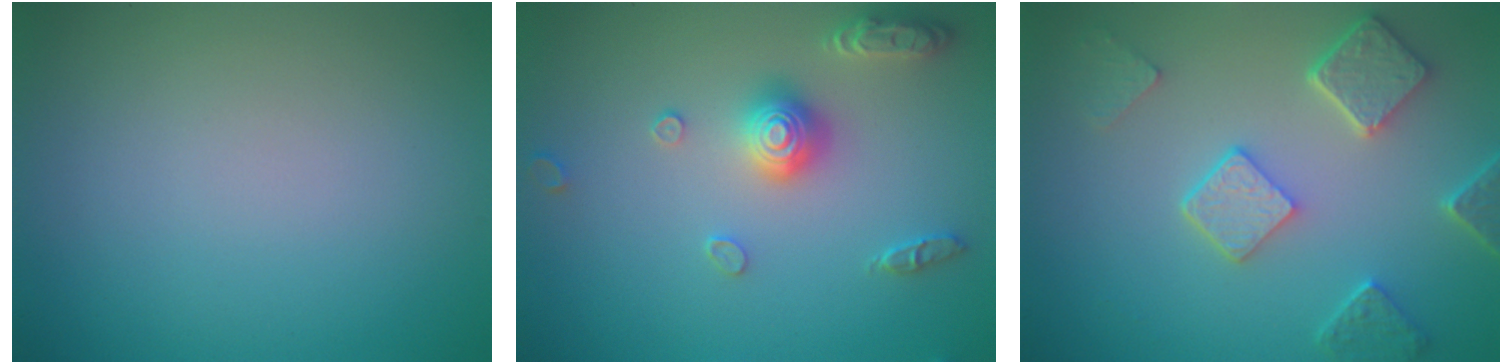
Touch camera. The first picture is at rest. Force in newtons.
{"total": 3.2, "press": 3.2, "slide": 0.4}
{"total": 4.9, "press": 3.8, "slide": 3.0}